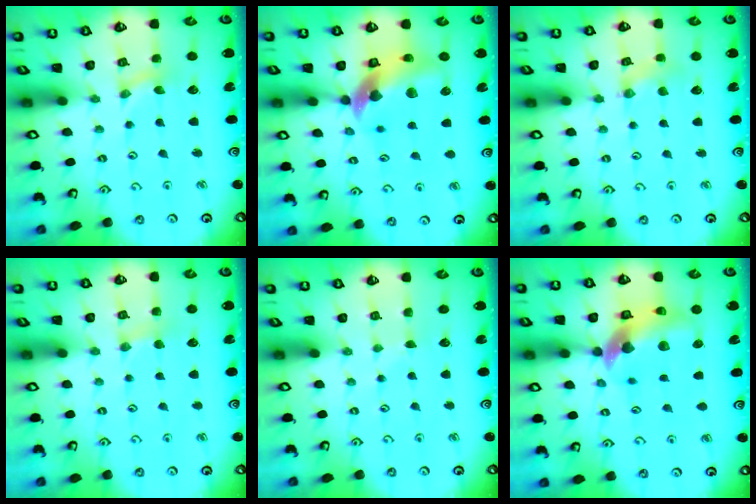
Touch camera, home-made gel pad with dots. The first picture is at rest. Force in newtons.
{"total": 12.4, "press": 12.3, "slide": 1.6}
{"total": 2.4, "press": 2.4, "slide": 0.4}
{"total": 2.7, "press": 2.7, "slide": 0.4}
{"total": 1.7, "press": 1.7, "slide": 0.2}
{"total": 11.0, "press": 10.9, "slide": 1.6}